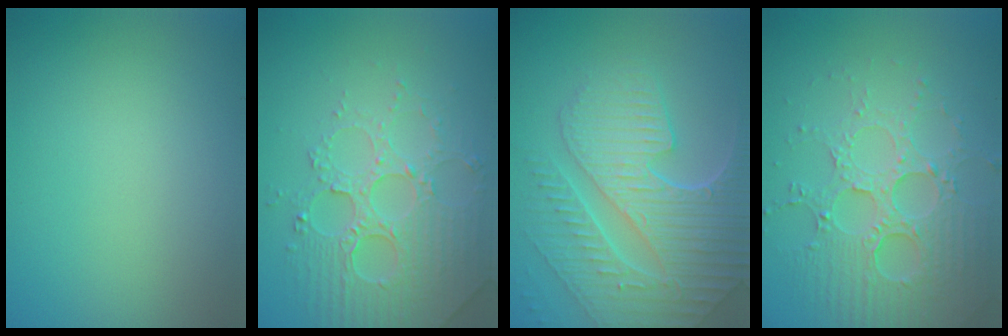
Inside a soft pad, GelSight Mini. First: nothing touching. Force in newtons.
{"total": 4.4, "press": 4.3, "slide": 1.1}
{"total": 9.1, "press": 6.1, "slide": 6.7}
{"total": 5.5, "press": 4.8, "slide": 2.7}